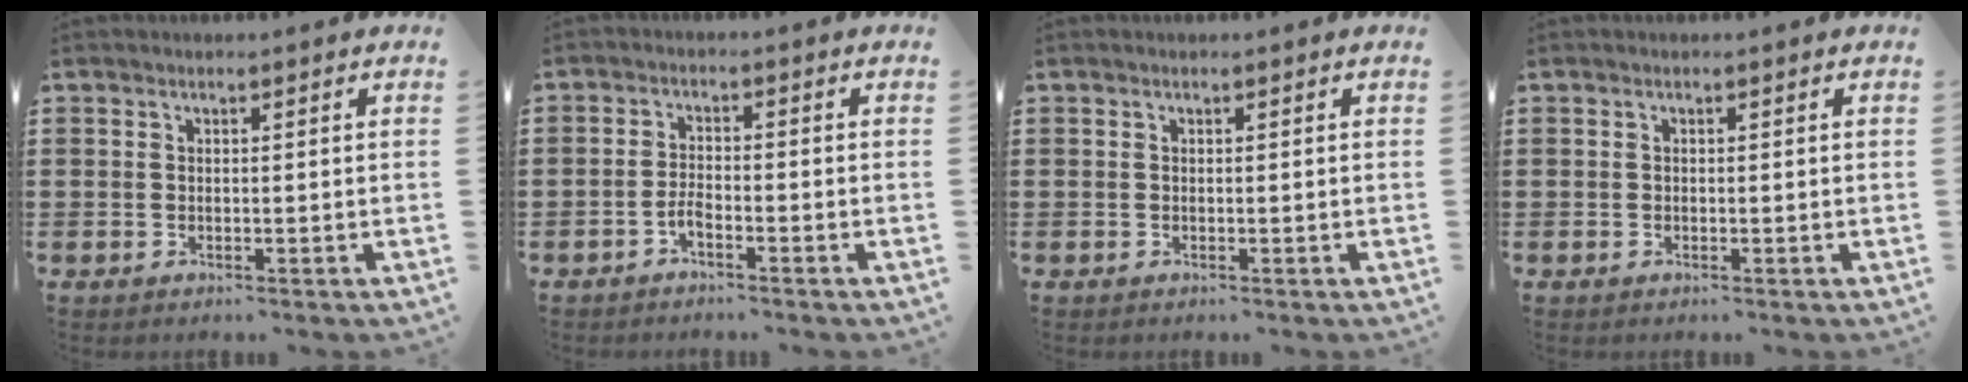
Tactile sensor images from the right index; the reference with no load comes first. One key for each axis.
{"total": 1.9, "fx": -1.5, "fy": 0.6, "fz": 1.1, "tx": -0.024, "ty": 0.003, "tz": -0.028}
{"total": 0.0}
{"total": 0.0}